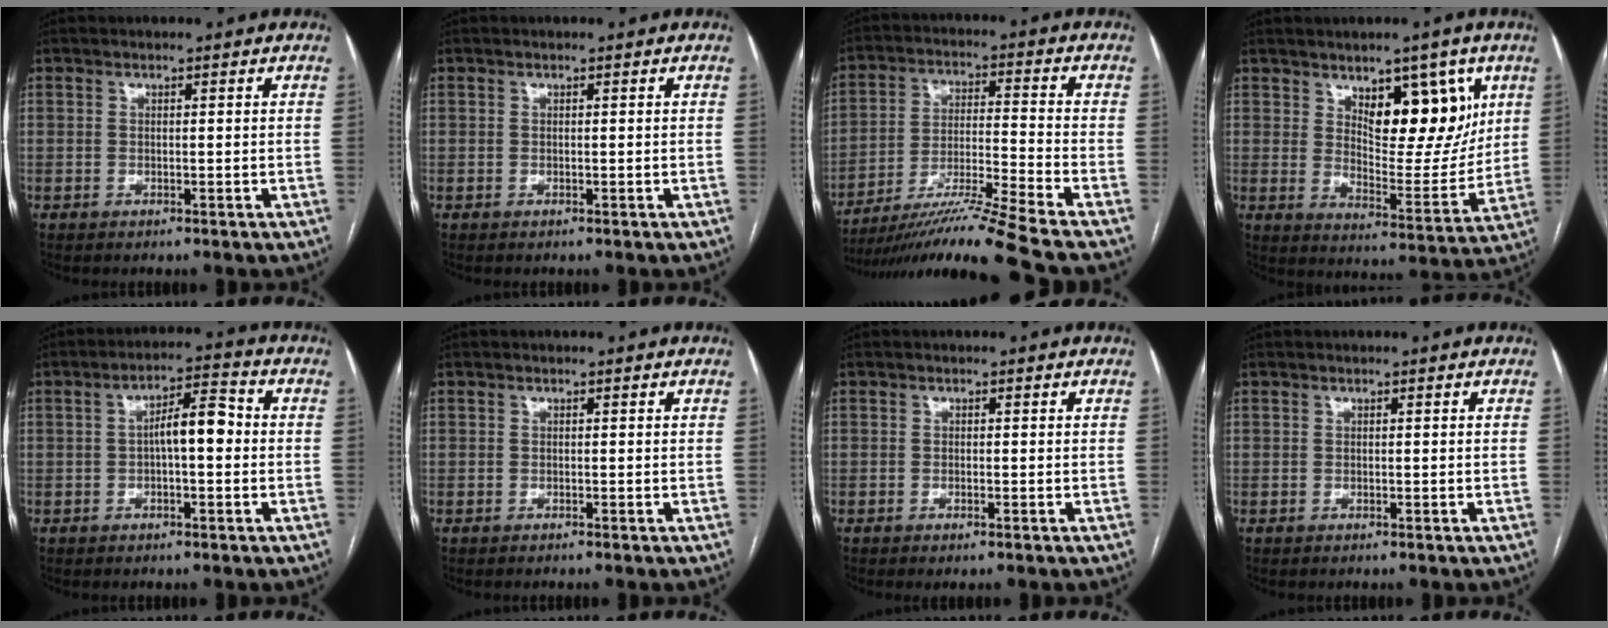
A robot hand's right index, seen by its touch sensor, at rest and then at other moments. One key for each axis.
{"total": 0.0}
{"total": 15.6, "fx": -13.2, "fy": -3.5, "fz": 7.4, "tx": -0.135, "ty": -0.011, "tz": -0.228}
{"total": 12.3, "fx": 5.7, "fy": 5.0, "fz": 9.6, "tx": -0.127, "ty": -0.005, "tz": 0.098}
{"total": 6.3, "fx": -0.1, "fy": 1.7, "fz": 6.1, "tx": -0.100, "ty": 0.027, "tz": -0.003}
{"total": 0.0}
{"total": 0.7, "fx": -0.4, "fy": 0.0, "fz": 0.5, "tx": -0.007, "ty": -0.001, "tz": -0.006}
{"total": 0.0}